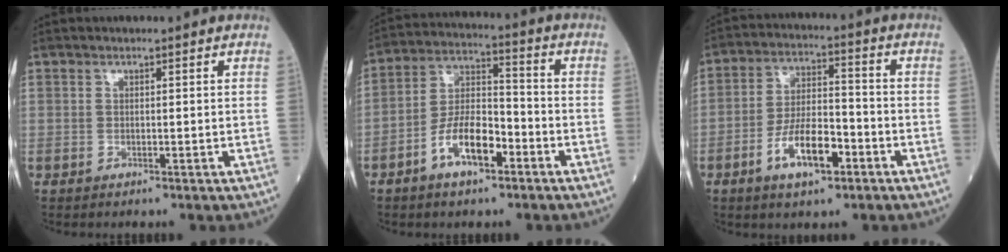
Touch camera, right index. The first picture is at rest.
{"total": 9.4, "force": [-4.7, 3.6, 7.3], "torque": [-0.145, 0.011, -0.090]}
{"total": 9.2, "force": [-4.3, 3.2, 7.5], "torque": [-0.142, 0.007, -0.077]}